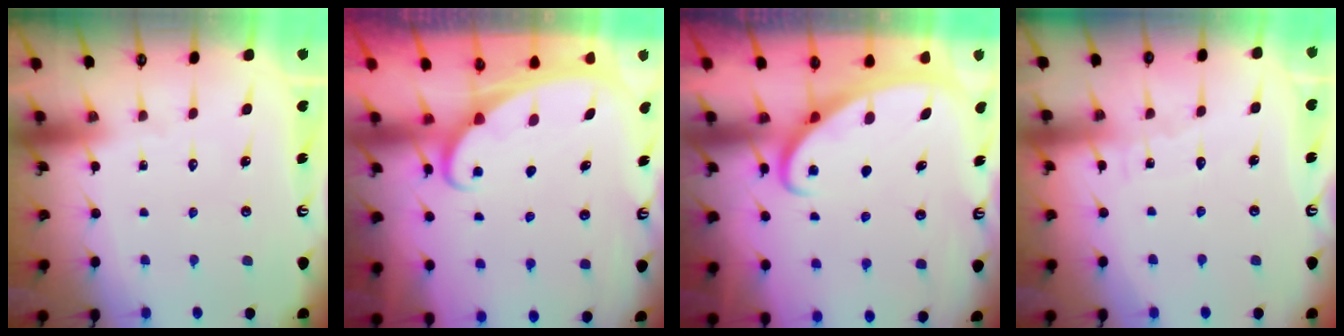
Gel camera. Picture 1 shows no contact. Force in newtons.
{"total": 2.4, "press": 2.4, "slide": 0.3}
{"total": 2.4, "press": 2.3, "slide": 0.3}
{"total": 4.2, "press": 4.2, "slide": 0.4}